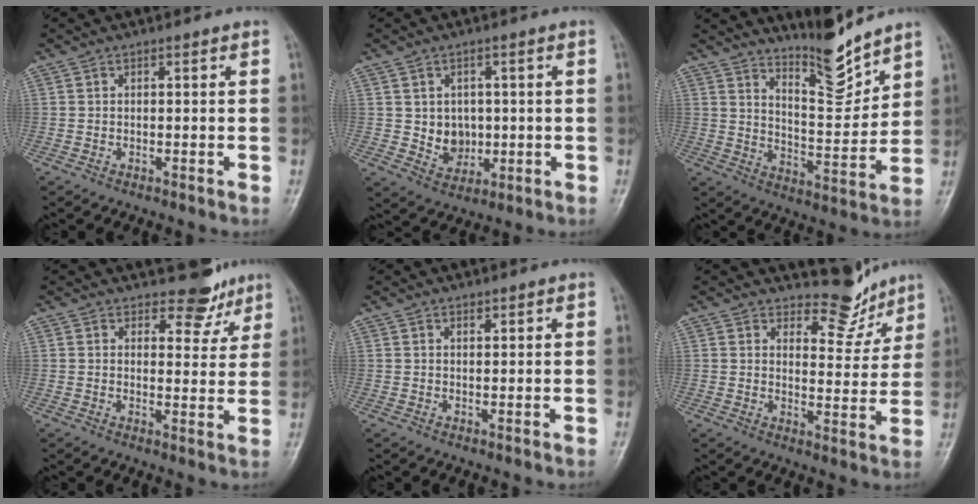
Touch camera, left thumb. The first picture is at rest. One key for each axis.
{"total": 6.0, "fx": 0.3, "fy": 5.1, "fz": 3.1, "tx": -0.016, "ty": -0.004, "tz": 0.016}
{"total": 9.7, "fx": 8.5, "fy": 1.6, "fz": 4.2, "tx": -0.051, "ty": -0.076, "tz": 0.151}
{"total": 5.8, "fx": 4.7, "fy": 3.0, "fz": 1.6, "tx": 0.009, "ty": -0.036, "tz": 0.061}
{"total": 1.0, "fx": 0.8, "fy": 0.5, "fz": 0.4, "tx": -0.001, "ty": -0.005, "tz": 0.012}
{"total": 7.1, "fx": 6.3, "fy": 2.9, "fz": 1.2, "tx": 0.013, "ty": -0.059, "tz": 0.094}